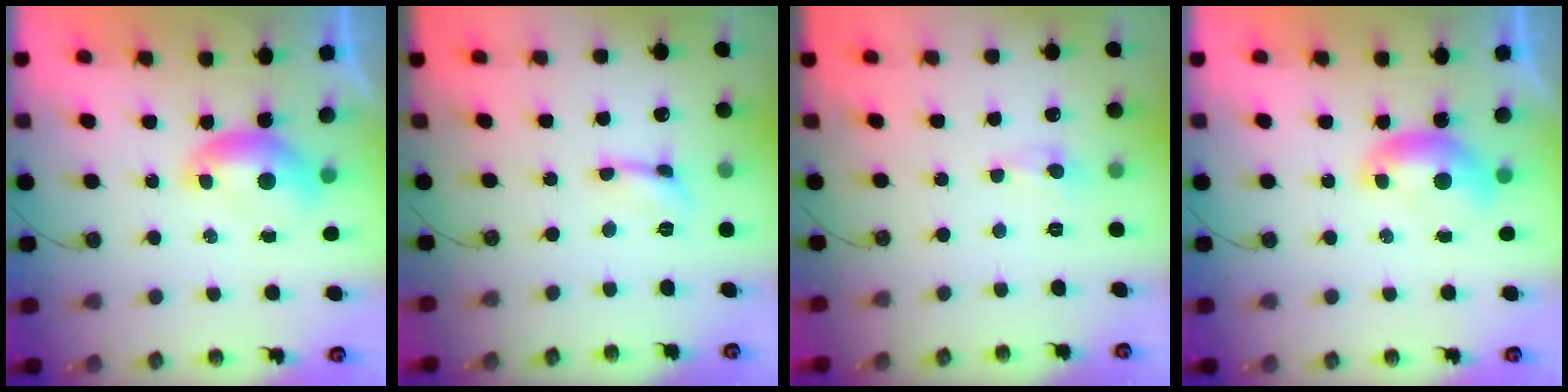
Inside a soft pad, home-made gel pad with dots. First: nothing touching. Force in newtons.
{"total": 1.1, "press": 1.1, "slide": 0.3}
{"total": 0.7, "press": 0.7, "slide": 0.3}
{"total": 0.0}